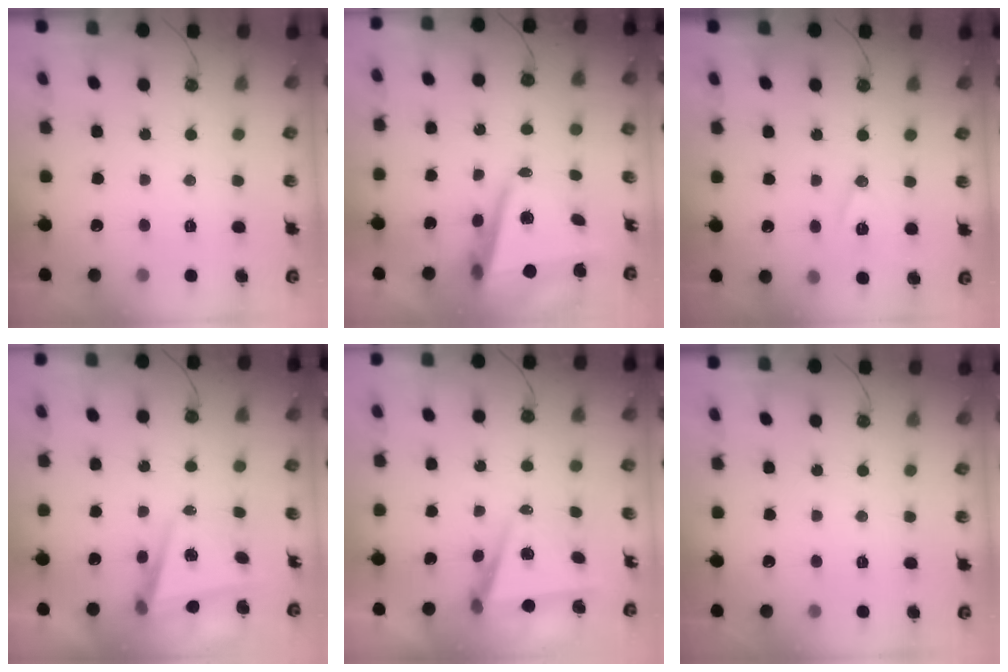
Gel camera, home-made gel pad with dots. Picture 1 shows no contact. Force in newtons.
{"total": 10.4, "press": 10.3, "slide": 1.3}
{"total": 9.3, "press": 8.6, "slide": 3.6}
{"total": 5.7, "press": 5.1, "slide": 2.6}
{"total": 6.0, "press": 4.2, "slide": 4.3}
{"total": 0.0}